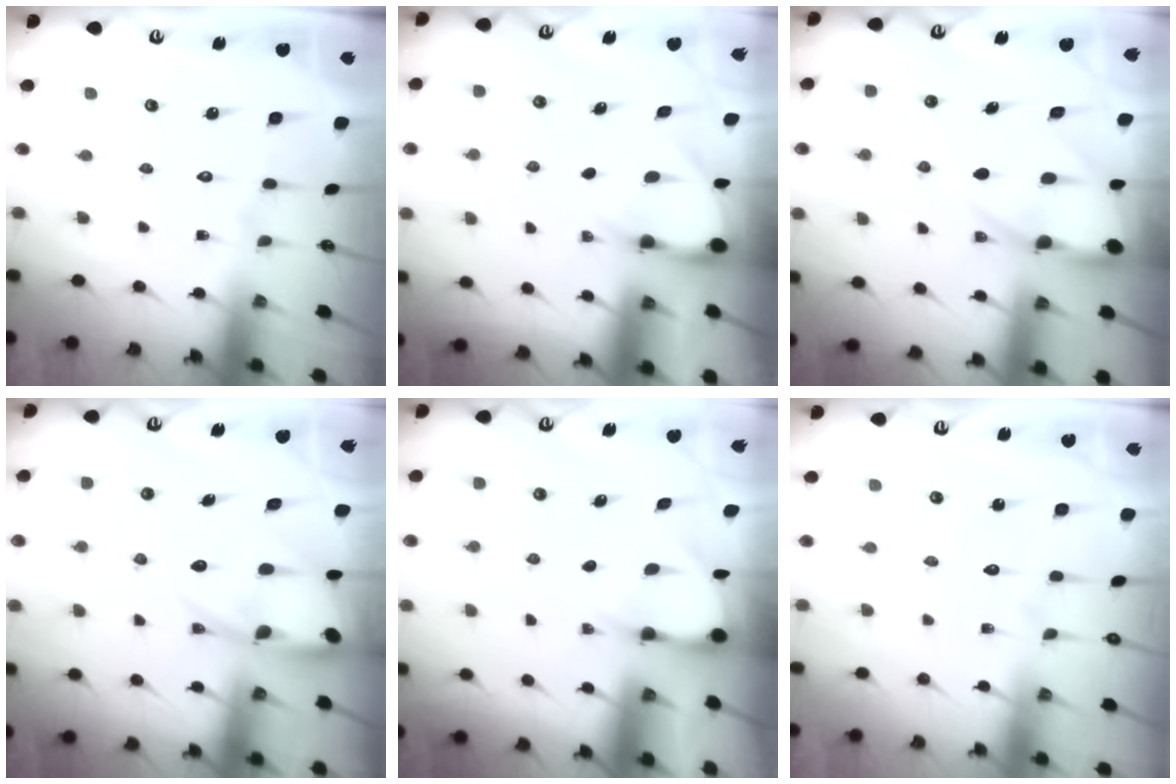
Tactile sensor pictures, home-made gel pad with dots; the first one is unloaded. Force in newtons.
{"total": 3.1, "press": 3.1, "slide": 0.2}
{"total": 9.9, "press": 9.8, "slide": 1.0}
{"total": 11.1, "press": 11.0, "slide": 1.2}
{"total": 3.3, "press": 3.3, "slide": 0.4}
{"total": 2.1, "press": 2.1, "slide": 0.2}